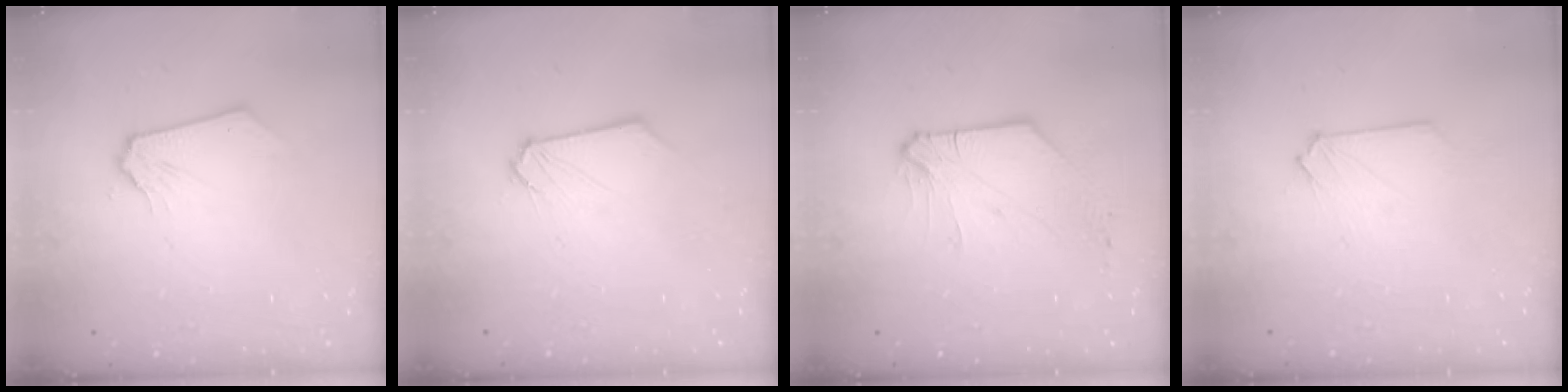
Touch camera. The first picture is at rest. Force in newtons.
{"total": 0.9, "press": 0.9, "slide": 0.2}
{"total": 4.1, "press": 4.1, "slide": 0.2}
{"total": 0.0}